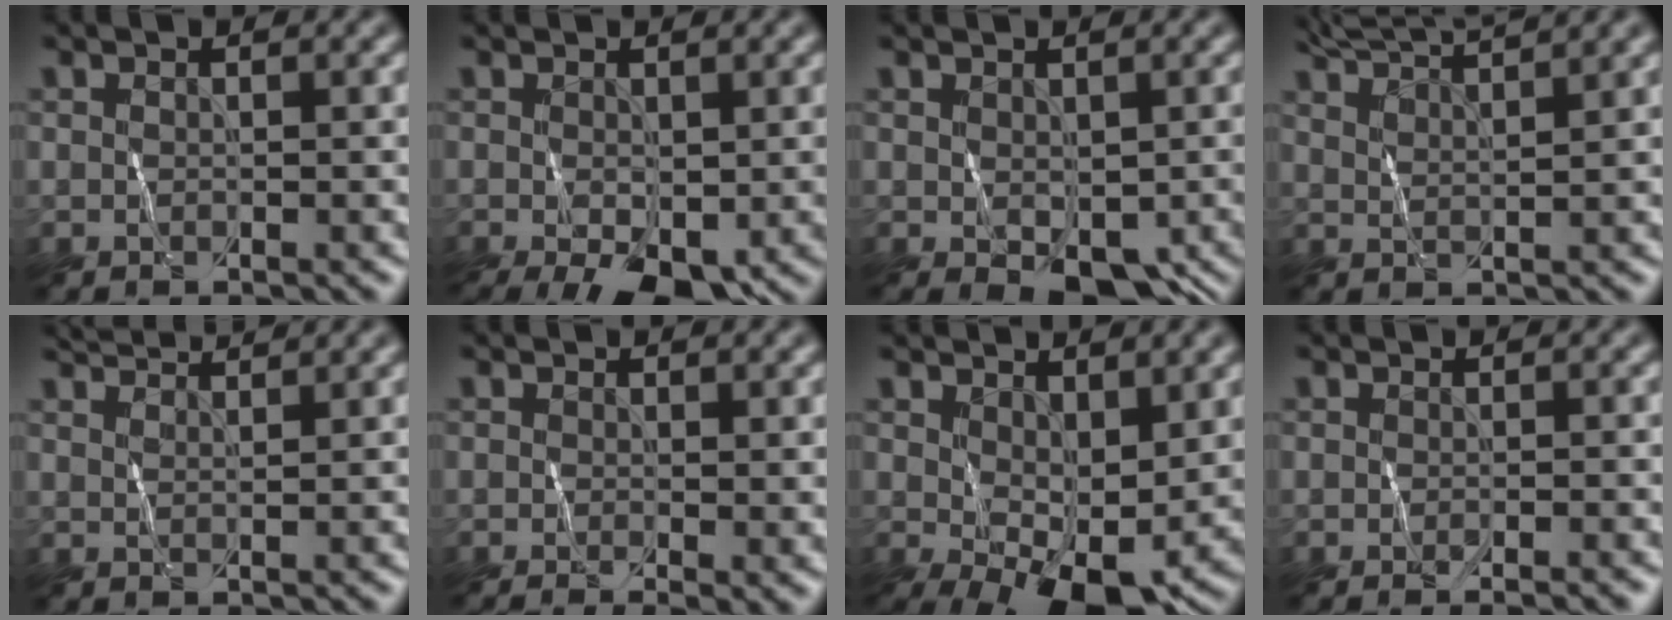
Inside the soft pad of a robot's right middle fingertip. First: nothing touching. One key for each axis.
{"total": 5.1, "fx": -1.9, "fy": 2.6, "fz": 4.0, "tx": -0.089, "ty": -0.003, "tz": -0.025}
{"total": 4.5, "fx": -0.7, "fy": 2.7, "fz": 3.6, "tx": -0.064, "ty": -0.012, "tz": -0.001}
{"total": 6.4, "fx": 5.6, "fy": 1.0, "fz": 3.0, "tx": -0.044, "ty": 0.029, "tz": 0.064}
{"total": 3.5, "fx": 3.3, "fy": 0.2, "fz": 1.1, "tx": -0.014, "ty": 0.014, "tz": 0.046}
{"total": 1.3, "fx": 0.0, "fy": 0.2, "fz": 1.3, "tx": -0.015, "ty": -0.003, "tz": 0.000}
{"total": 8.5, "fx": -0.8, "fy": 4.2, "fz": 7.3, "tx": -0.128, "ty": -0.012, "tz": -0.001}
{"total": 1.0, "fx": -0.9, "fy": 0.0, "fz": 0.5, "tx": -0.004, "ty": -0.001, "tz": -0.016}